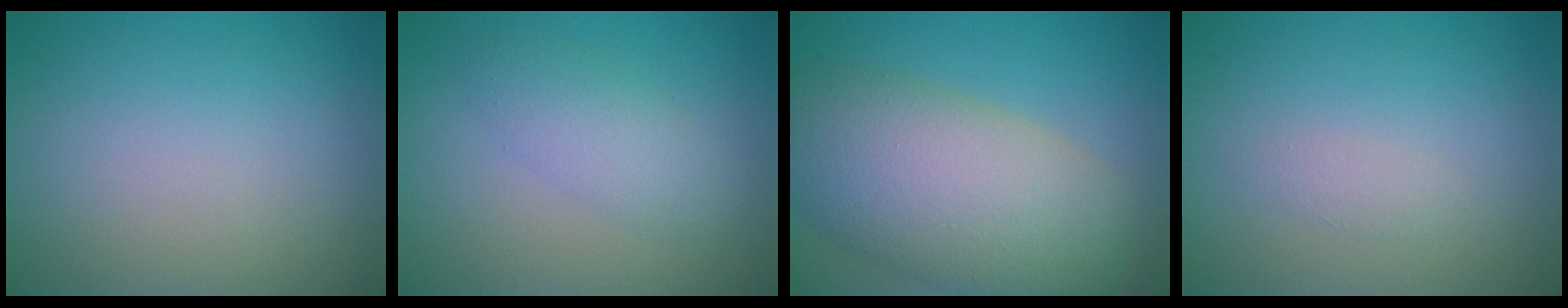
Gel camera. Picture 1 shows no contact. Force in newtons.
{"total": 2.9, "press": 2.8, "slide": 0.2}
{"total": 11.2, "press": 11.2, "slide": 0.6}
{"total": 0.9, "press": 0.9, "slide": 0.0}